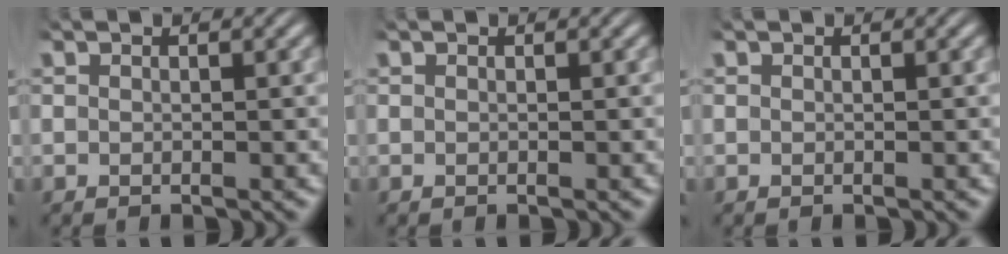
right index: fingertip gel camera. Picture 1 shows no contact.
{"total": 0.0}
{"total": 0.0}